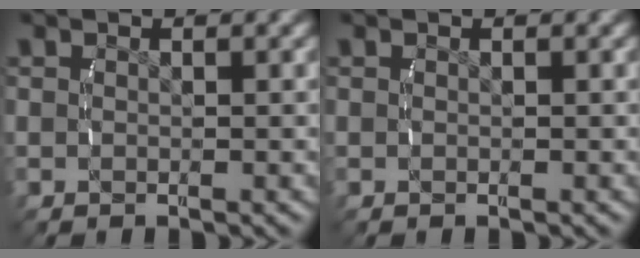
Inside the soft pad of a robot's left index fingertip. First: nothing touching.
{"total": 0.0}